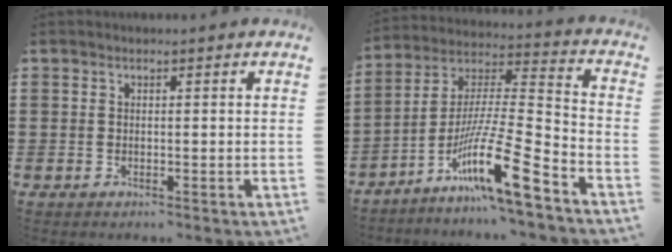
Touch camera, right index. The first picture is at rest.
{"total": 15.3, "force": [-9.4, 1.9, 11.9], "torque": [-0.221, 0.004, -0.172]}